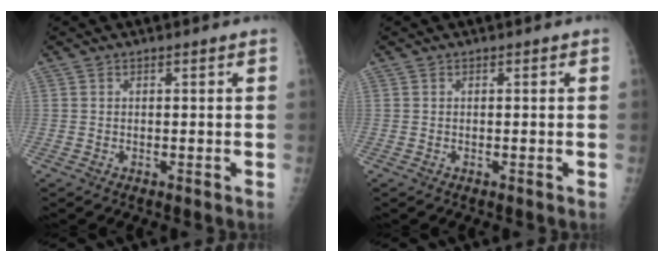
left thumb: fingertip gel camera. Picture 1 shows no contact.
{"total": 0.0}